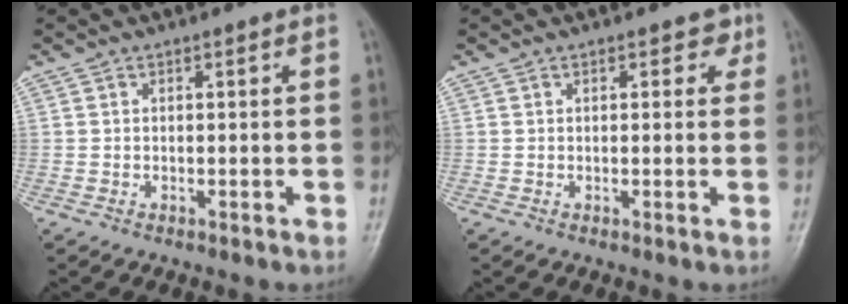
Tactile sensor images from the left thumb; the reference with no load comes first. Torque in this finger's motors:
{"motor_torque": [0.06, -0.06, -0.50, 0.01, 0.06]}